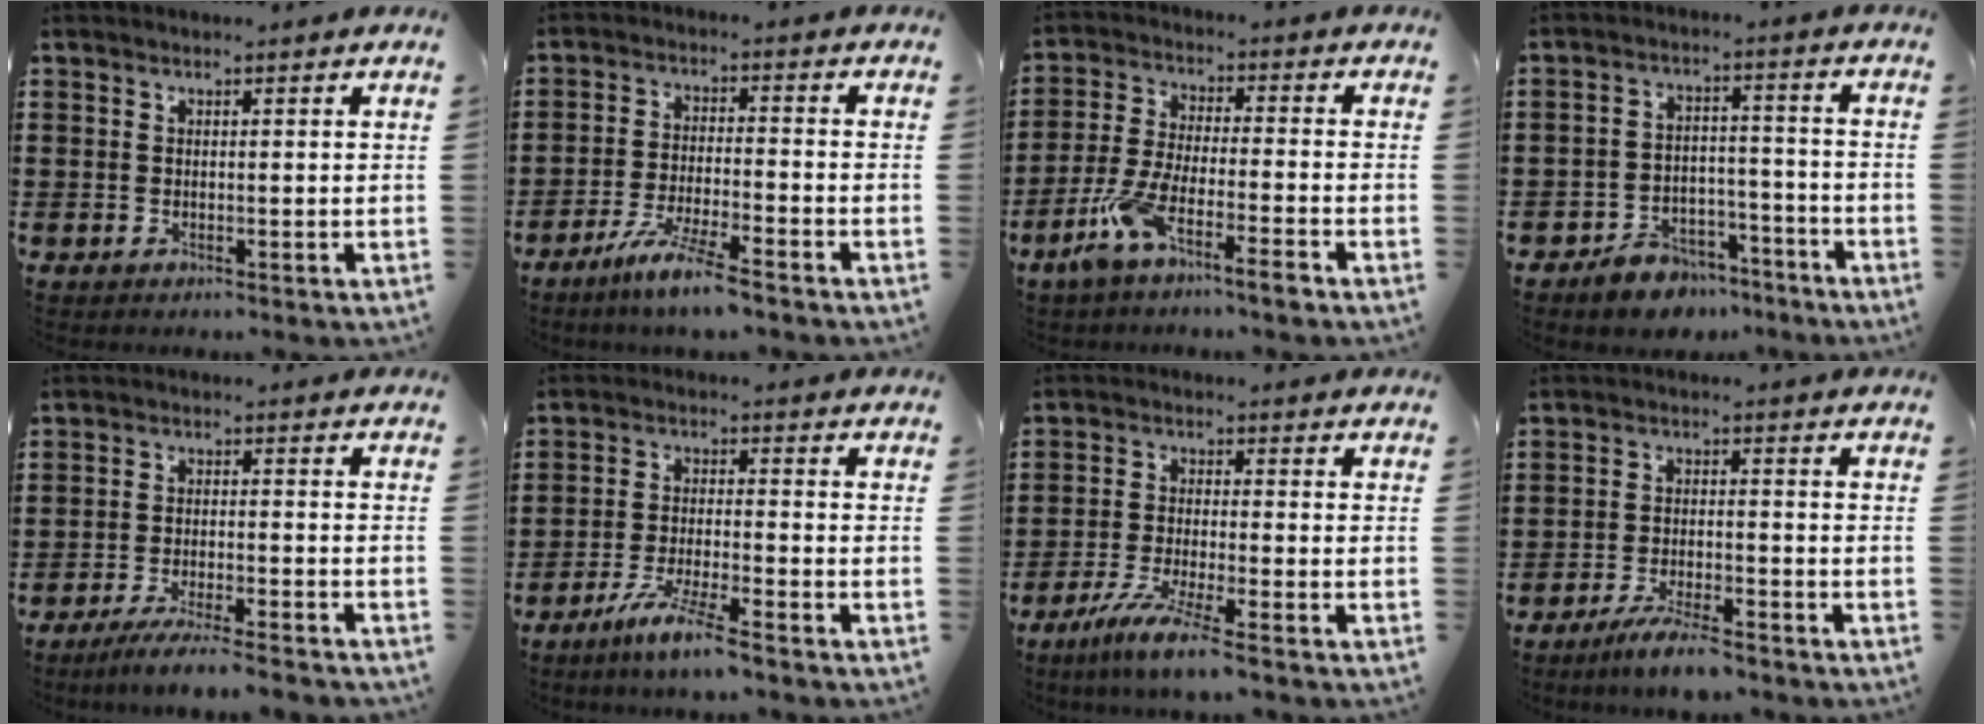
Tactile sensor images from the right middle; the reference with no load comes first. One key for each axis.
{"total": 6.8, "fx": -5.6, "fy": -0.2, "fz": 3.9, "tx": -0.087, "ty": -0.017, "tz": -0.106}
{"total": 7.9, "fx": -5.8, "fy": 0.8, "fz": 5.4, "tx": -0.128, "ty": -0.013, "tz": -0.115}
{"total": 5.8, "fx": -5.4, "fy": 1.9, "fz": 0.7, "tx": -0.008, "ty": 0.023, "tz": -0.104}
{"total": 4.6, "fx": -4.2, "fy": -0.2, "fz": 1.8, "tx": -0.036, "ty": -0.011, "tz": -0.079}
{"total": 6.3, "fx": -5.2, "fy": -0.2, "fz": 3.6, "tx": -0.083, "ty": -0.018, "tz": -0.098}
{"total": 6.4, "fx": -5.0, "fy": -0.2, "fz": 3.9, "tx": -0.089, "ty": -0.020, "tz": -0.096}
{"total": 5.1, "fx": -4.5, "fy": 0.2, "fz": 2.4, "tx": -0.053, "ty": -0.008, "tz": -0.085}